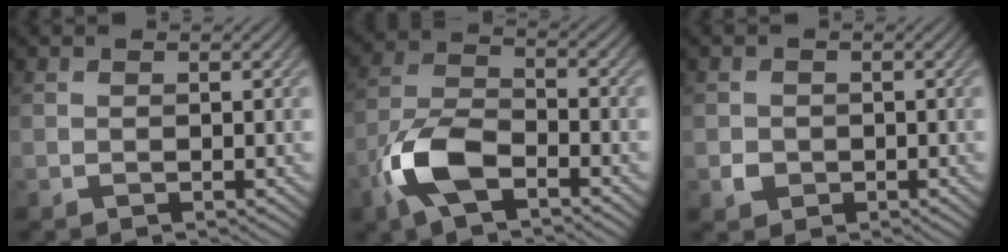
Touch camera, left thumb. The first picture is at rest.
{"total": 8.8, "force": [-4.6, 4.0, 6.3], "torque": [-0.144, 0.001, -0.107]}
{"total": 1.7, "force": [-0.5, 1.6, 0.4], "torque": [-0.004, -0.006, -0.013]}